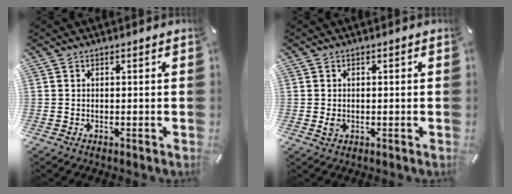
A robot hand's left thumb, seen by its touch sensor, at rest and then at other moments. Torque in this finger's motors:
{"motor_torque": [0.49, 0.75, 0.10, -0.15, 0.12]}